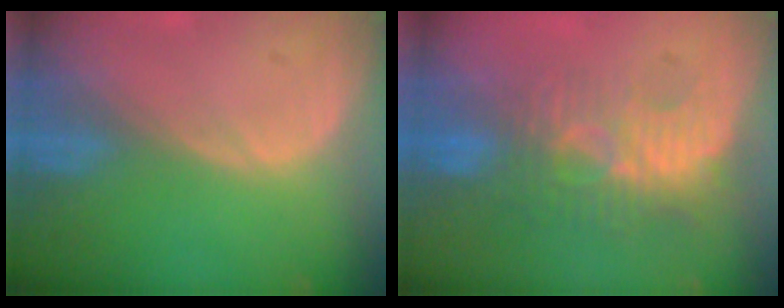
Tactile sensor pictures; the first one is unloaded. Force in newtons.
{"total": 9.3, "press": 8.5, "slide": 3.8}